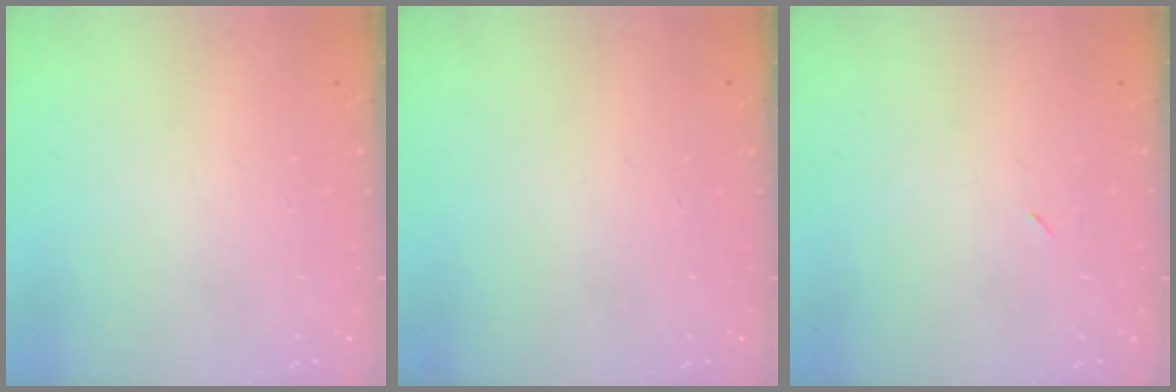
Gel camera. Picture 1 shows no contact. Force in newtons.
{"total": 0.0}
{"total": 2.3, "press": 2.0, "slide": 1.2}